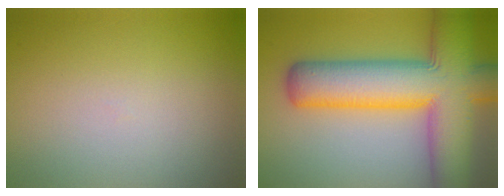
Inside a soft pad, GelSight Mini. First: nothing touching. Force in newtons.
{"total": 12.8, "press": 12.8, "slide": 0.5}